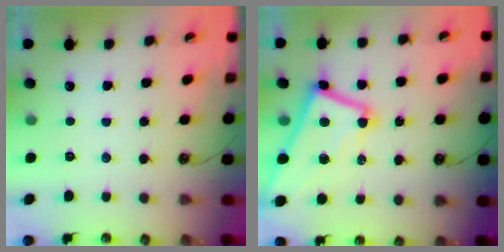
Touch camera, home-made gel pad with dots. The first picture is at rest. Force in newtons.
{"total": 10.4, "press": 10.4, "slide": 1.1}